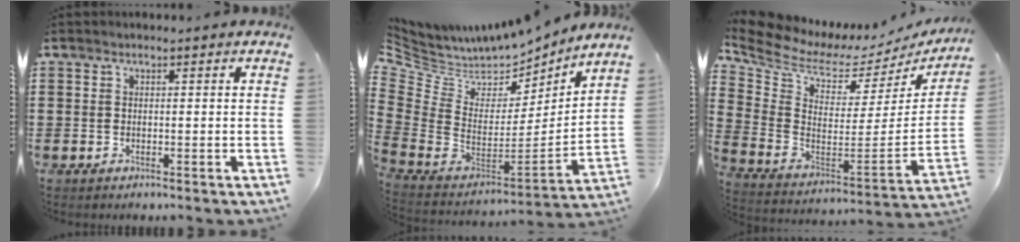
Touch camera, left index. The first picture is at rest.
{"total": 5.8, "force": [5.1, 2.7, 1.0], "torque": [-0.068, -0.059, 0.086]}
{"total": 5.3, "force": [4.1, 2.5, 2.2], "torque": [-0.076, -0.049, 0.065]}